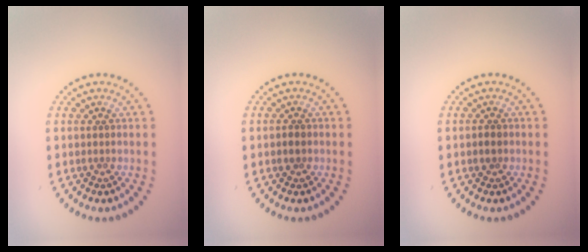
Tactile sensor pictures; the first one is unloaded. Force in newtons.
{"total": 1.1, "press": 1.1, "slide": 0.3}
{"total": 1.1, "press": 1.1, "slide": 0.3}